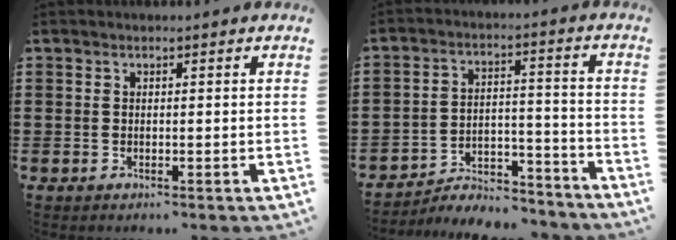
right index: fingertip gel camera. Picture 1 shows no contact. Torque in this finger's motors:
{"motor_torque": [-0.81, -0.77, 0.11, -0.02]}